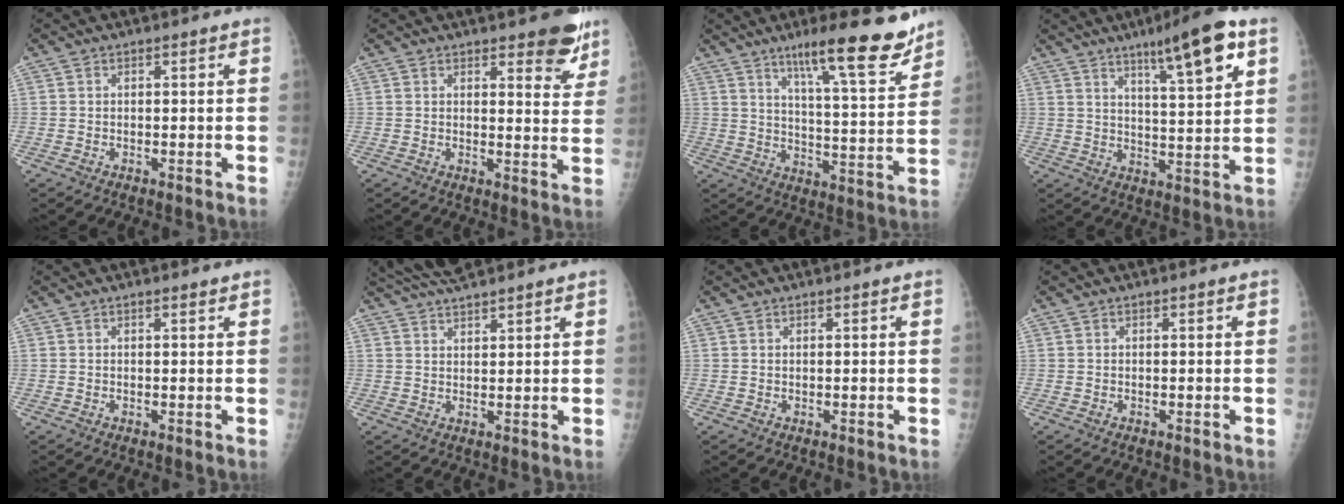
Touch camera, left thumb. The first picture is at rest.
{"total": 7.2, "force": [5.2, 2.6, 4.3], "torque": [-0.018, -0.032, 0.062]}
{"total": 16.8, "force": [11.9, 2.7, 11.6], "torque": [-0.144, -0.072, 0.183]}
{"total": 13.1, "force": [7.1, 2.0, 10.8], "torque": [-0.158, -0.029, 0.110]}
{"total": 0.9, "force": [0.7, 0.2, 0.5], "torque": [-0.007, -0.003, 0.011]}
{"total": 7.7, "force": [6.7, 1.3, 3.6], "torque": [-0.053, 0.004, 0.122]}
{"total": 0.8, "force": [0.6, 0.4, 0.4], "torque": [0.000, -0.004, 0.011]}
{"total": 0.0}